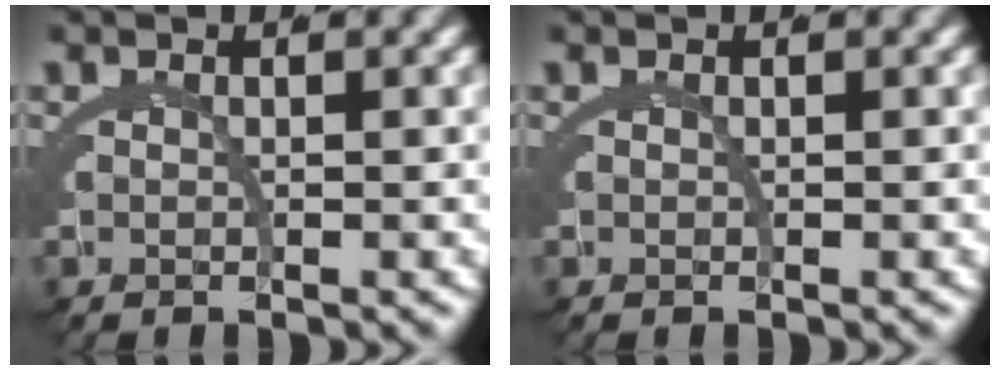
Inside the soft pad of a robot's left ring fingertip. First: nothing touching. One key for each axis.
{"total": 0.0}